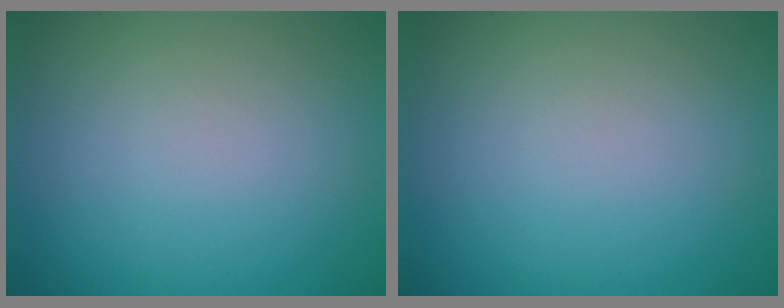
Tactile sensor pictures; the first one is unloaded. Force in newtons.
{"total": 0.0}